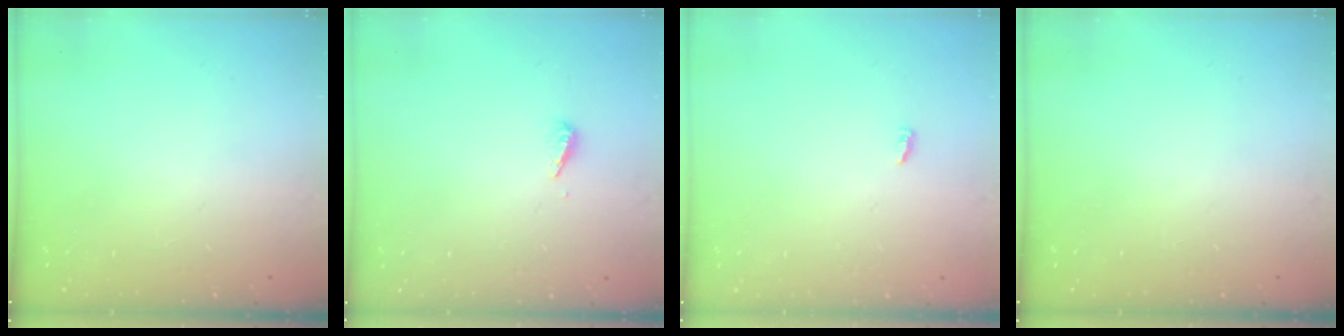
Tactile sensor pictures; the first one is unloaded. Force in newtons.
{"total": 2.8, "press": 2.8, "slide": 0.2}
{"total": 2.7, "press": 2.7, "slide": 0.2}
{"total": 0.0}